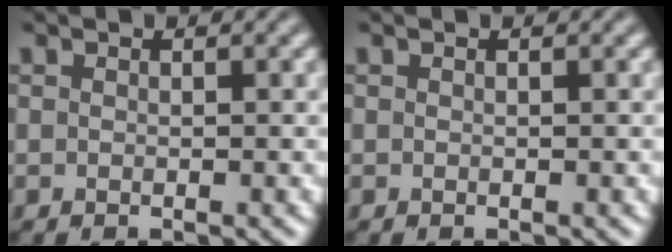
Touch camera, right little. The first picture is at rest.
{"total": 0.0}